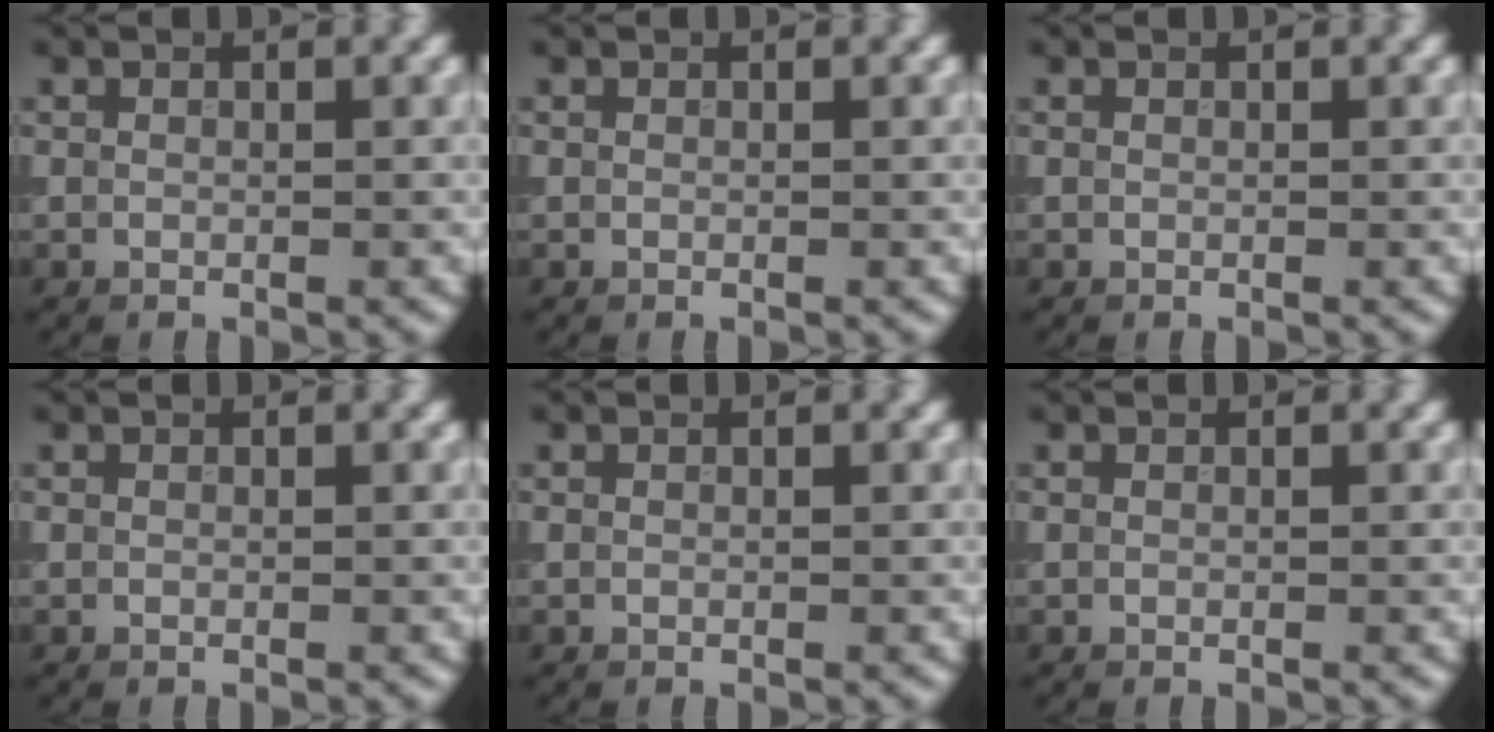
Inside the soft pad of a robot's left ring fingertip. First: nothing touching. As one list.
[{"total": 0.0}, {"total": 0.0}, {"total": 0.0}, {"total": 0.0}, {"total": 0.0}]